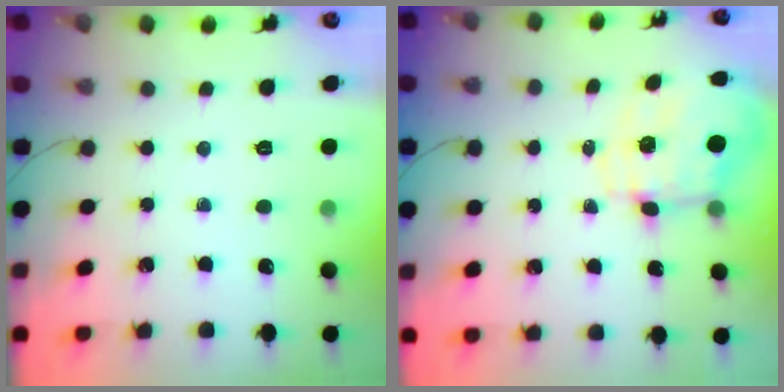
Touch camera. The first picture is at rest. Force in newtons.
{"total": 3.4, "press": 3.1, "slide": 1.4}